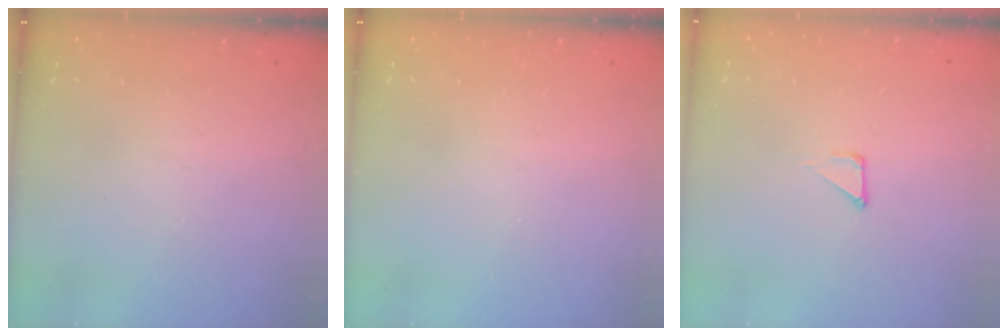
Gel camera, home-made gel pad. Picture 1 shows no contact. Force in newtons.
{"total": 0.0}
{"total": 2.7, "press": 2.7, "slide": 0.3}